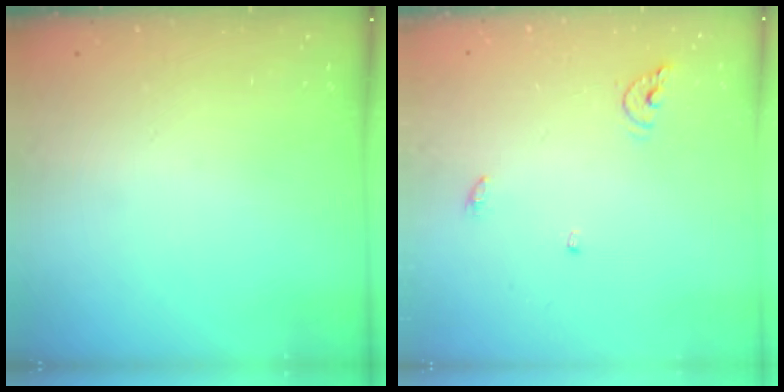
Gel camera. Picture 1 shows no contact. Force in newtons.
{"total": 6.2, "press": 6.2, "slide": 0.4}